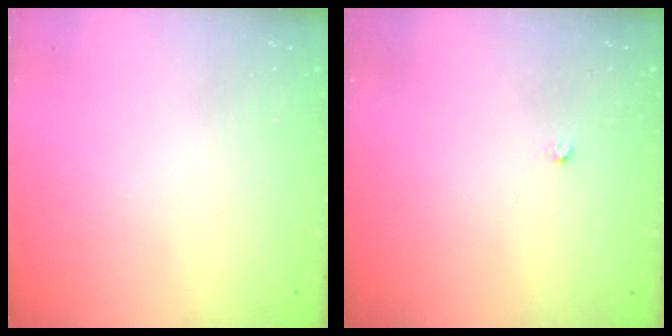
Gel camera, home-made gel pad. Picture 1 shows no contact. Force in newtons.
{"total": 2.0, "press": 2.0, "slide": 0.3}